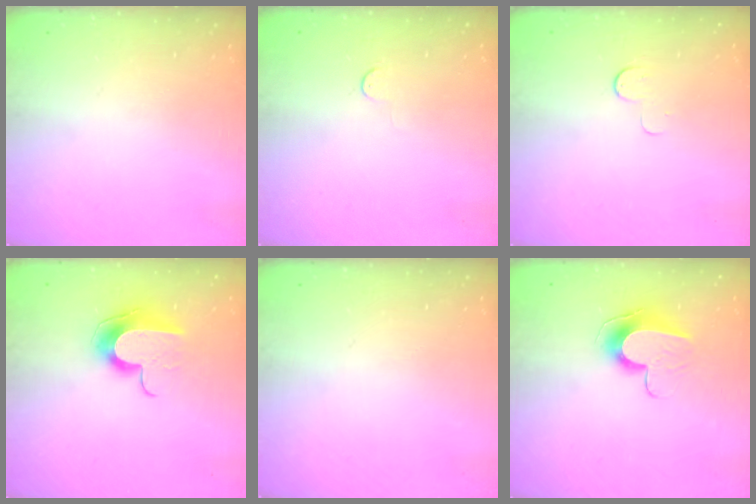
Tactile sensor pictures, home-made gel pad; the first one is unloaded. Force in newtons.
{"total": 2.8, "press": 2.8, "slide": 0.4}
{"total": 5.0, "press": 5.0, "slide": 0.4}
{"total": 9.9, "press": 9.9, "slide": 0.2}
{"total": 0.0}
{"total": 9.6, "press": 9.6, "slide": 0.1}